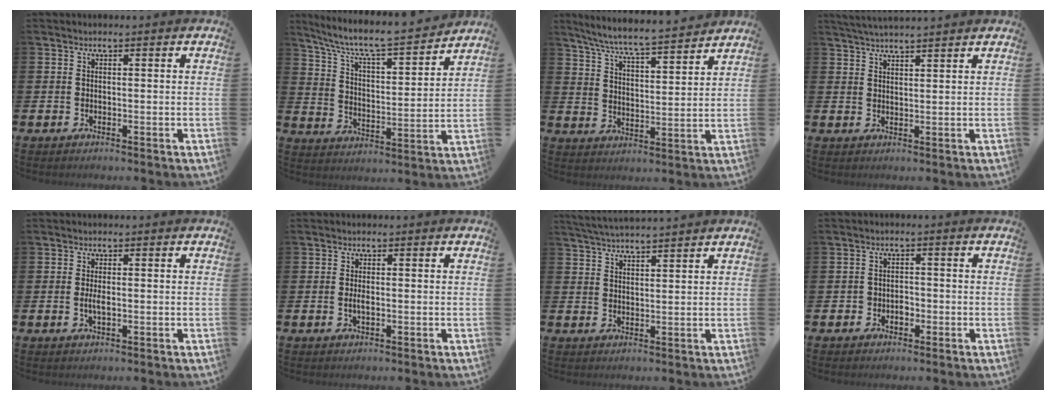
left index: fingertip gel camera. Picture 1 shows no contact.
{"total": 7.9, "force": [7.1, 1.1, 3.2], "torque": [-0.095, -0.051, 0.117]}
{"total": 7.1, "force": [6.7, -0.1, 2.3], "torque": [-0.071, -0.047, 0.114]}
{"total": 3.1, "force": [3.0, -0.2, 0.5], "torque": [-0.016, -0.009, 0.056]}
{"total": 1.9, "force": [-0.1, 0.7, 1.8], "torque": [-0.028, -0.001, -0.005]}
{"total": 1.4, "force": [-0.1, 0.5, 1.3], "torque": [-0.019, 0.000, -0.005]}
{"total": 3.7, "force": [3.7, -0.3, 0.4], "torque": [-0.026, -0.012, 0.069]}
{"total": 1.7, "force": [-0.8, 1.4, 0.6], "torque": [-0.009, 0.001, -0.020]}